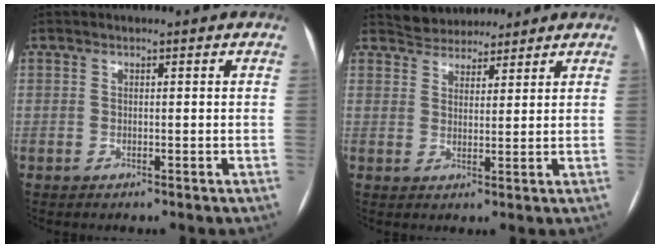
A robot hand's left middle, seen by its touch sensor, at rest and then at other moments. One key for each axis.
{"total": 5.4, "fx": 5.0, "fy": 1.9, "fz": 0.5, "tx": -0.012, "ty": 0.017, "tz": 0.084}